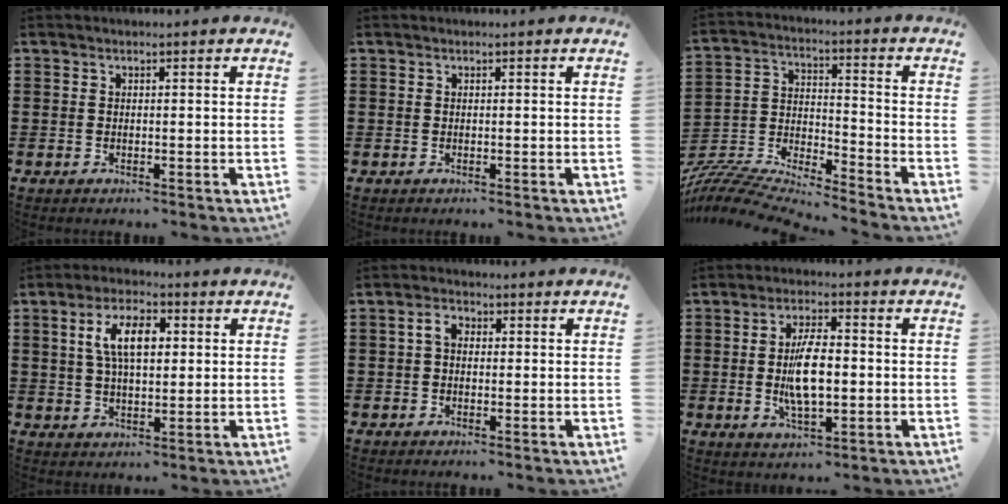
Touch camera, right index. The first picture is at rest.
{"total": 0.0}
{"total": 9.6, "force": [-9.2, 0.8, 2.7], "torque": [-0.058, 0.006, -0.187]}
{"total": 7.1, "force": [1.8, 3.3, 6.0], "torque": [-0.127, 0.014, 0.028]}
{"total": 2.7, "force": [0.2, 1.8, 2.0], "torque": [-0.043, 0.011, 0.001]}
{"total": 7.9, "force": [-0.6, 3.2, 7.2], "torque": [-0.140, -0.003, -0.017]}